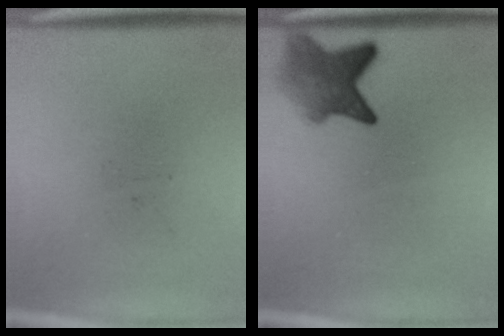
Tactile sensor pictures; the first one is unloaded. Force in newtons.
{"total": 5.0}